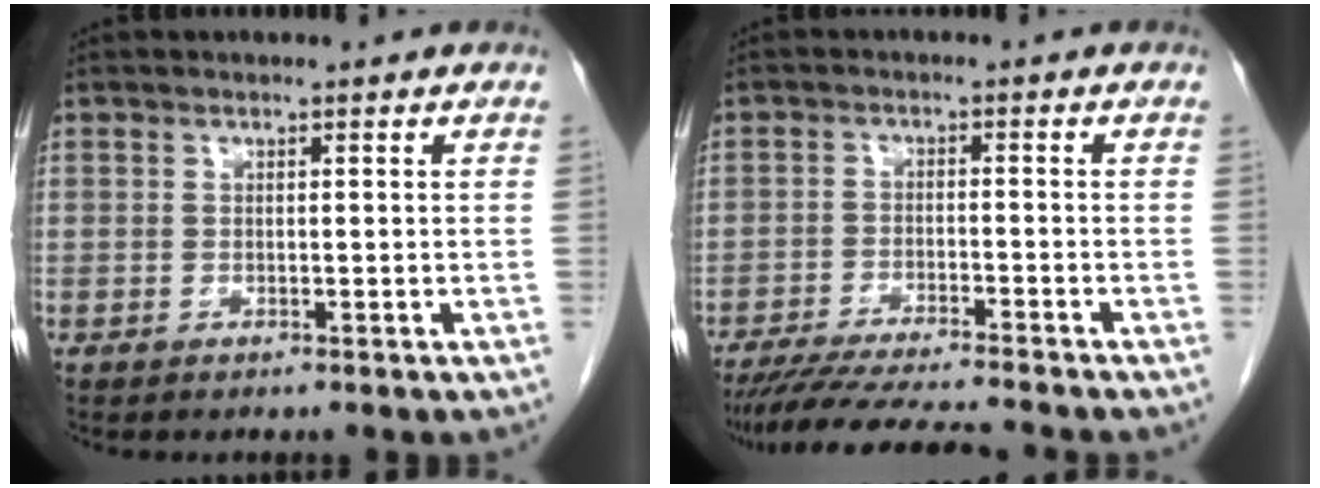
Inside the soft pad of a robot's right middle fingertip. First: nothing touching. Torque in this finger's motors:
{"motor_torque": [1.14, -1.00, 0.21, 0.10]}